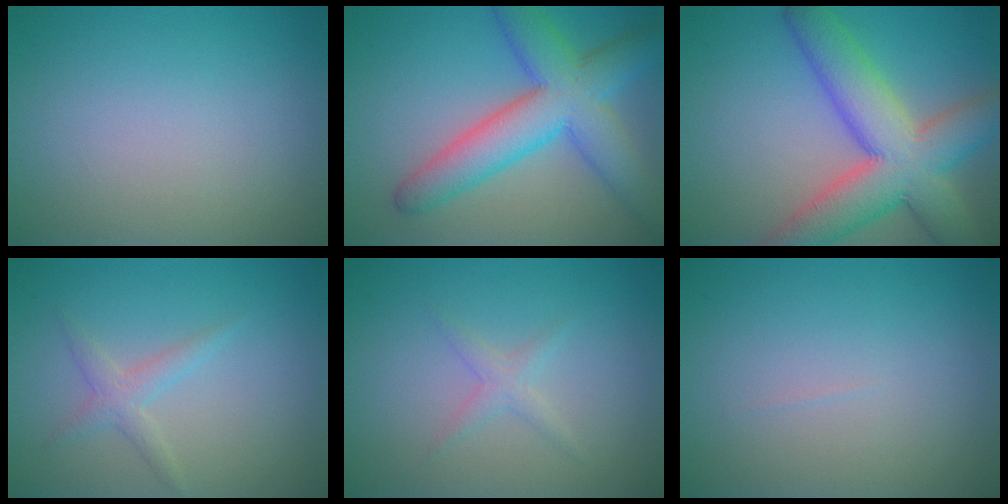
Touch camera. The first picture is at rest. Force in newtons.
{"total": 8.2, "press": 8.2, "slide": 0.2}
{"total": 10.2, "press": 10.2, "slide": 0.6}
{"total": 1.8, "press": 1.8, "slide": 0.1}
{"total": 1.3, "press": 1.3, "slide": 0.1}
{"total": 0.0}